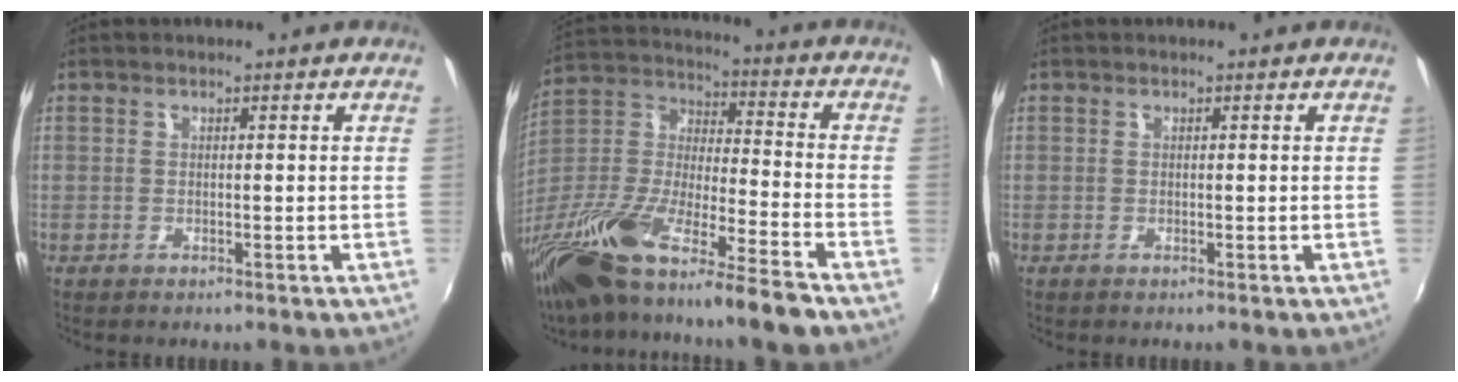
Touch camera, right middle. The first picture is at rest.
{"total": 24.0, "force": [-17.5, 2.8, 16.2], "torque": [-0.288, -0.040, -0.317]}
{"total": 0.0}